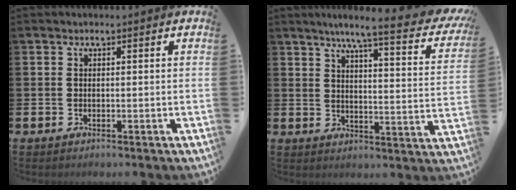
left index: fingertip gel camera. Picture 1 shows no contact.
{"total": 6.6, "force": [5.5, 0.1, 3.7], "torque": [-0.073, -0.048, 0.080]}